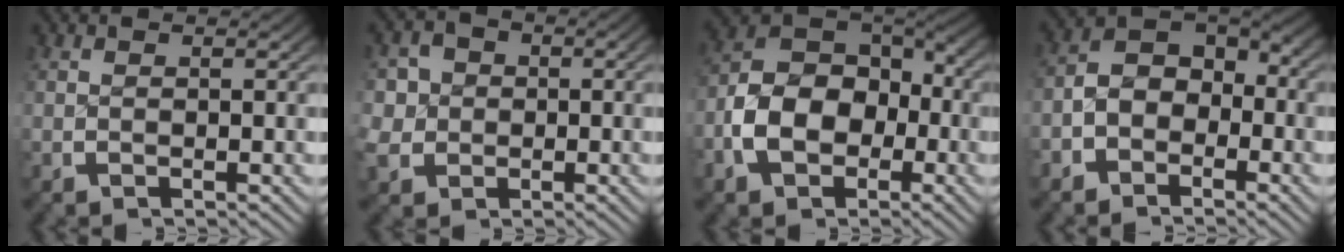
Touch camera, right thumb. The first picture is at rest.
{"total": 5.5, "force": [-1.3, 5.0, 1.8], "torque": [-0.050, -0.023, -0.019]}
{"total": 9.6, "force": [-2.7, 6.9, 6.1], "torque": [-0.139, -0.018, -0.041]}
{"total": 6.6, "force": [-2.1, 5.1, 3.5], "torque": [-0.068, -0.008, -0.046]}